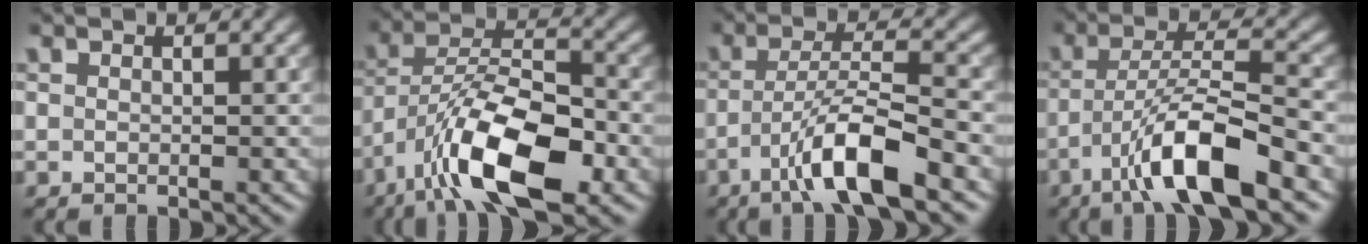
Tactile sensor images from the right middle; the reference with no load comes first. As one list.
[{"total": 11.1, "force": [-5.8, 4.1, 8.5], "torque": [-0.151, 0.006, -0.108]}, {"total": 6.9, "force": [-3.7, 1.2, 5.7], "torque": [-0.101, 0.010, -0.069]}, {"total": 8.4, "force": [-4.6, 1.6, 6.8], "torque": [-0.117, 0.010, -0.084]}]